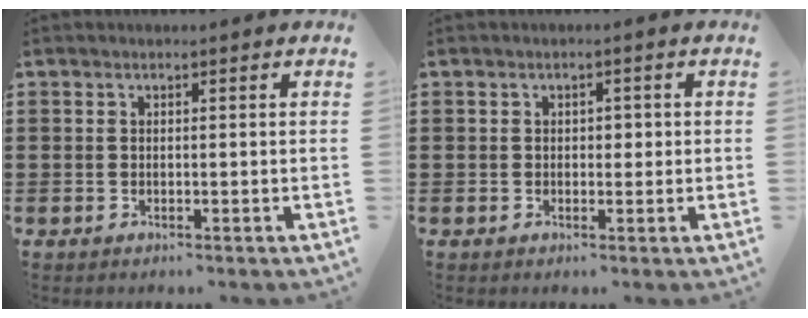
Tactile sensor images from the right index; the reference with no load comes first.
{"total": 1.4, "force": [0.1, 1.0, 0.9], "torque": [-0.018, 0.008, -0.001]}